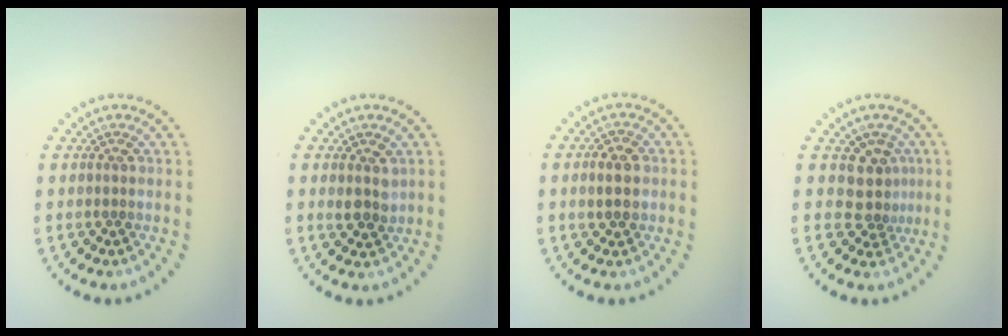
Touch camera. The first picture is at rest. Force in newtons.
{"total": 2.0, "press": 1.9, "slide": 0.7}
{"total": 2.7, "press": 2.7, "slide": 0.2}
{"total": 2.9, "press": 2.1, "slide": 2.0}